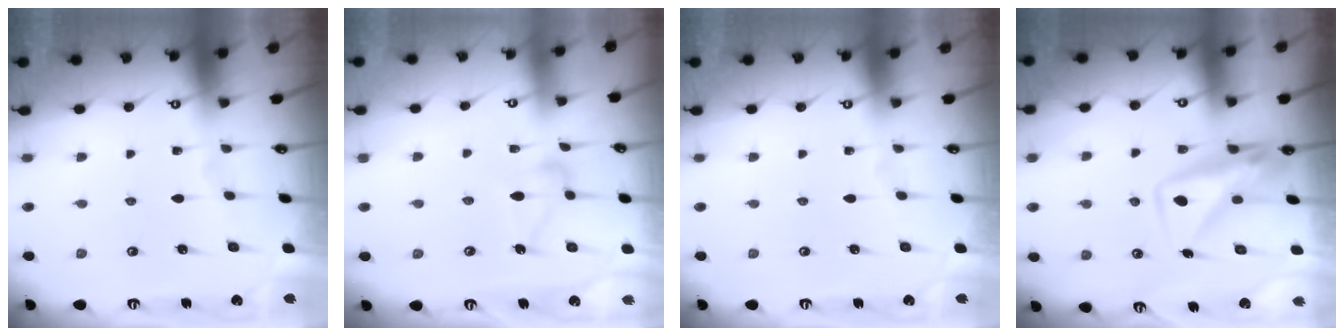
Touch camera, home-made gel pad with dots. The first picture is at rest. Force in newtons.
{"total": 9.0, "press": 9.0, "slide": 0.5}
{"total": 0.0}
{"total": 10.2, "press": 10.2, "slide": 0.8}